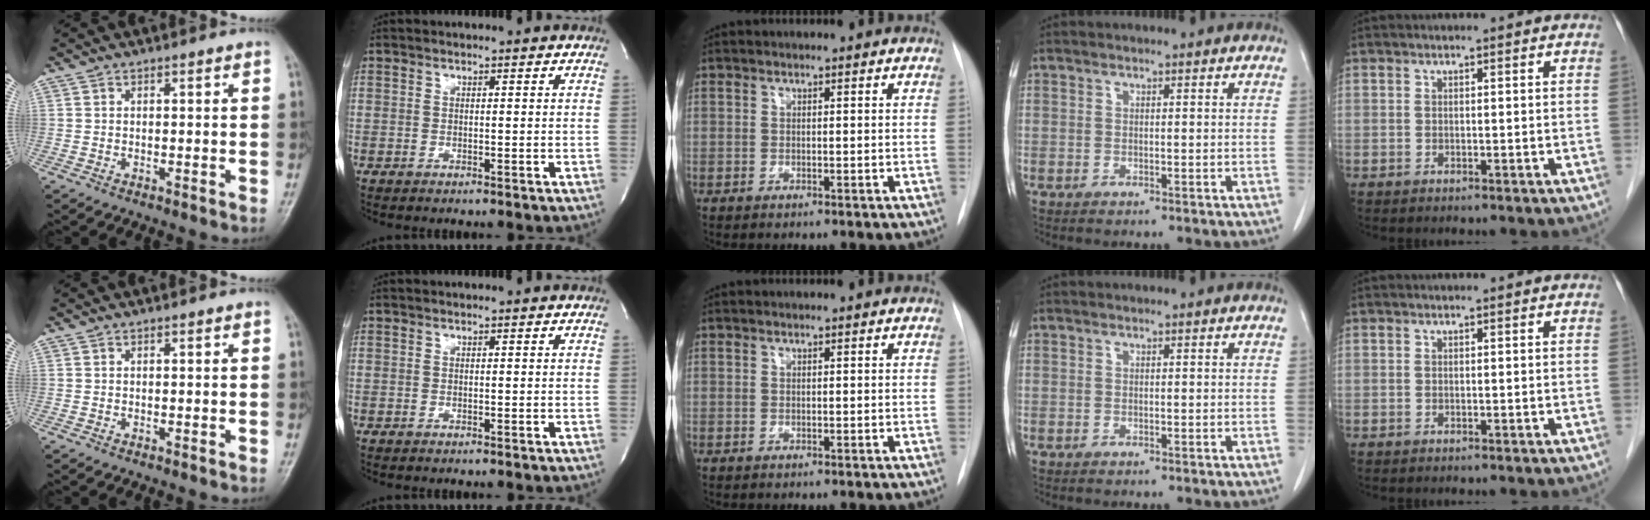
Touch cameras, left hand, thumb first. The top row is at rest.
{}